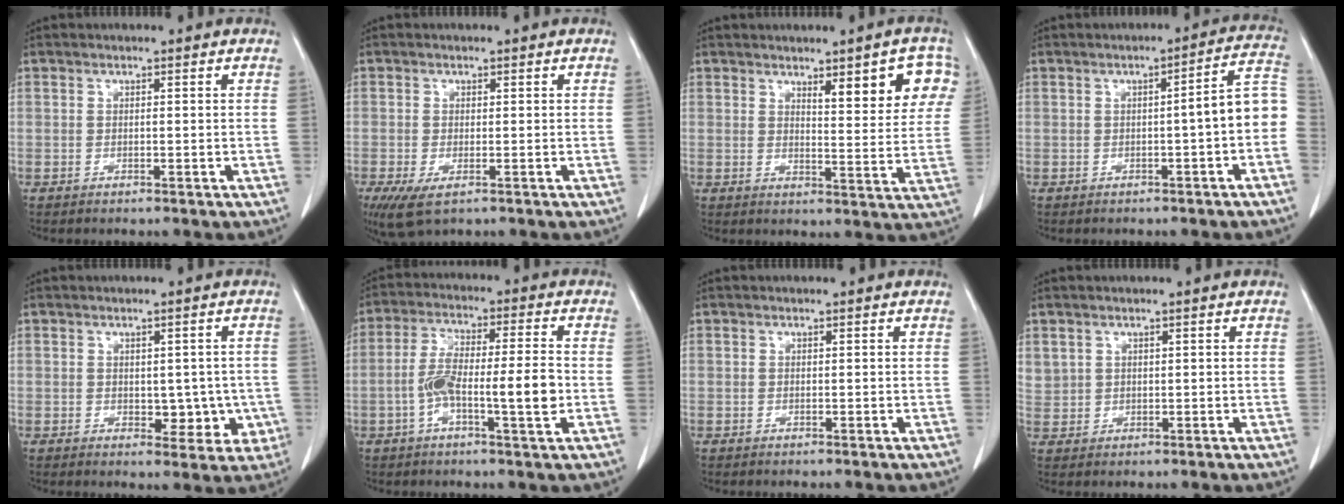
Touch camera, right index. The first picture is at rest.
{"total": 4.9, "force": [-2.5, 2.0, 3.7], "torque": [-0.072, -0.014, -0.038]}
{"total": 8.9, "force": [4.6, 1.8, 7.3], "torque": [-0.086, 0.002, 0.059]}
{"total": 6.9, "force": [-1.2, 0.3, 6.7], "torque": [-0.075, 0.026, -0.023]}
{"total": 5.4, "force": [-0.6, 3.5, 4.0], "torque": [-0.029, 0.008, 0.006]}
{"total": 9.8, "force": [-2.1, 1.2, 9.5], "torque": [-0.175, 0.014, -0.036]}
{"total": 0.0}
{"total": 3.0, "force": [1.6, 2.5, 0.5], "torque": [-0.003, 0.010, 0.041]}